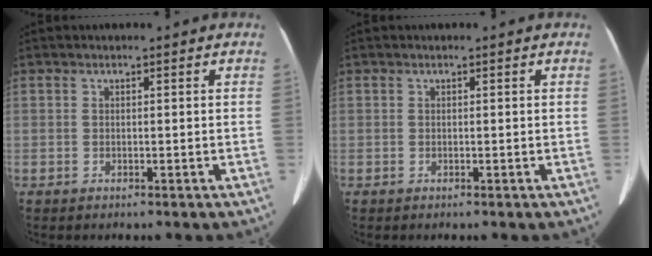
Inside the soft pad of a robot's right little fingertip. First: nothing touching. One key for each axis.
{"total": 0.0}